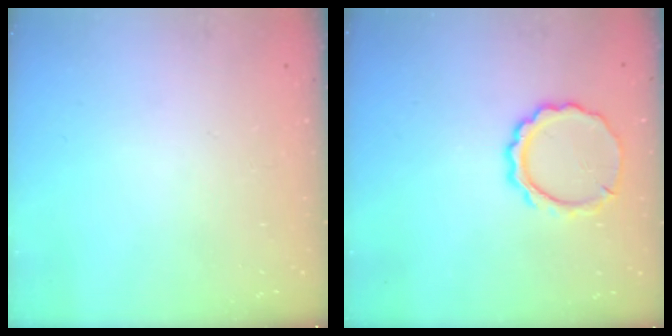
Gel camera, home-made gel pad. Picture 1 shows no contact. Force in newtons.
{"total": 9.1, "press": 9.1, "slide": 0.8}